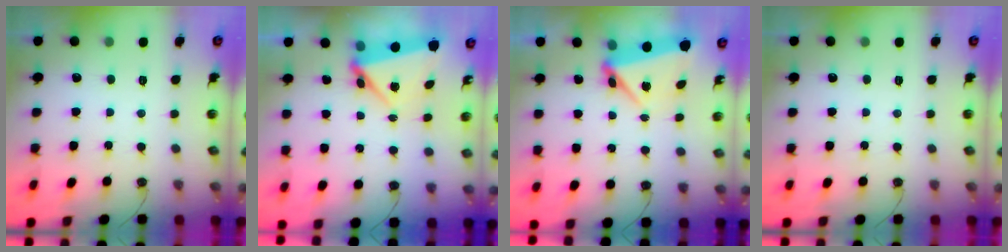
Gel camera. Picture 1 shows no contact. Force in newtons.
{"total": 5.8, "press": 5.3, "slide": 2.5}
{"total": 11.3, "press": 7.2, "slide": 8.7}
{"total": 0.0}